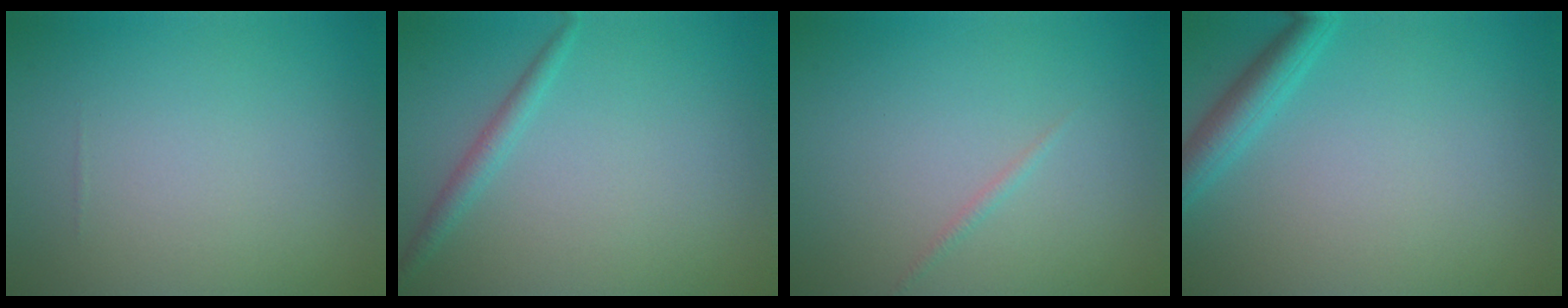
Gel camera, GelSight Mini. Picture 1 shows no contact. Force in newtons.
{"total": 1.4, "press": 1.4, "slide": 0.1}
{"total": 0.6, "press": 0.6, "slide": 0.0}
{"total": 2.8, "press": 2.8, "slide": 0.1}